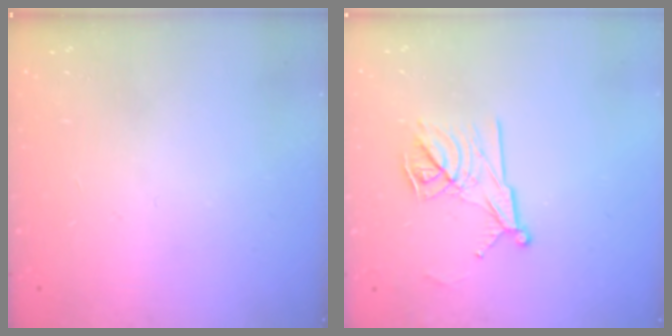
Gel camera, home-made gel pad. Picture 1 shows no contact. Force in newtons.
{"total": 12.0, "press": 12.0, "slide": 0.1}